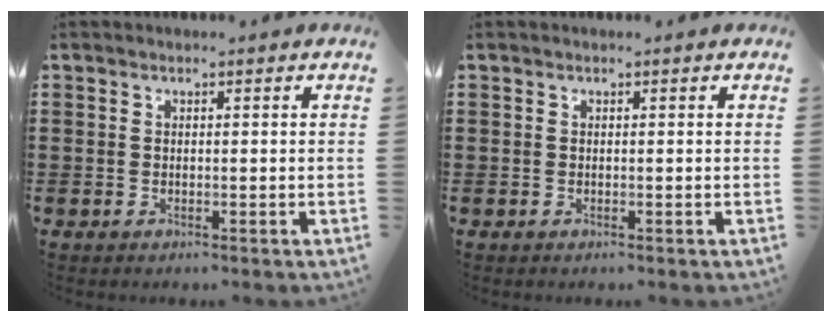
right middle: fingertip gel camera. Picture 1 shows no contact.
{"total": 0.0}